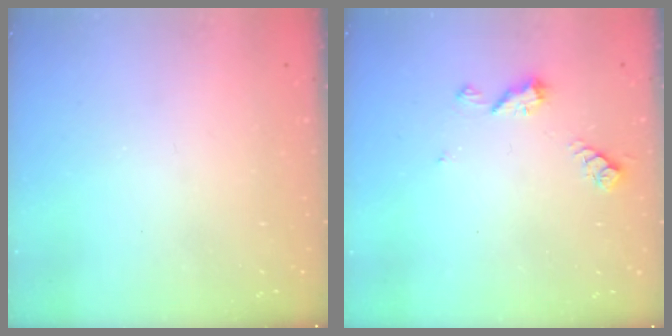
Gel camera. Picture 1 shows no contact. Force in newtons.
{"total": 6.3, "press": 6.2, "slide": 0.7}